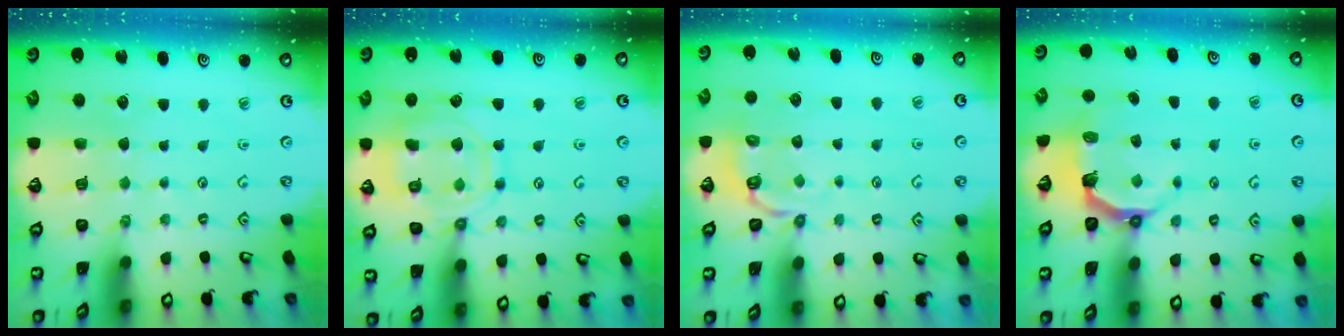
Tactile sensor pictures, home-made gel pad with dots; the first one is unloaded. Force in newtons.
{"total": 11.6, "press": 11.5, "slide": 0.9}
{"total": 3.5, "press": 2.6, "slide": 2.4}
{"total": 4.9, "press": 3.4, "slide": 3.6}